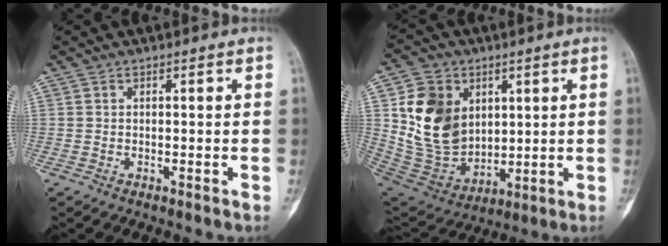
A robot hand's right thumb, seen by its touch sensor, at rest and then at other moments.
{"total": 16.9, "force": [4.4, 13.0, 9.9], "torque": [-0.153, -0.023, 0.104]}